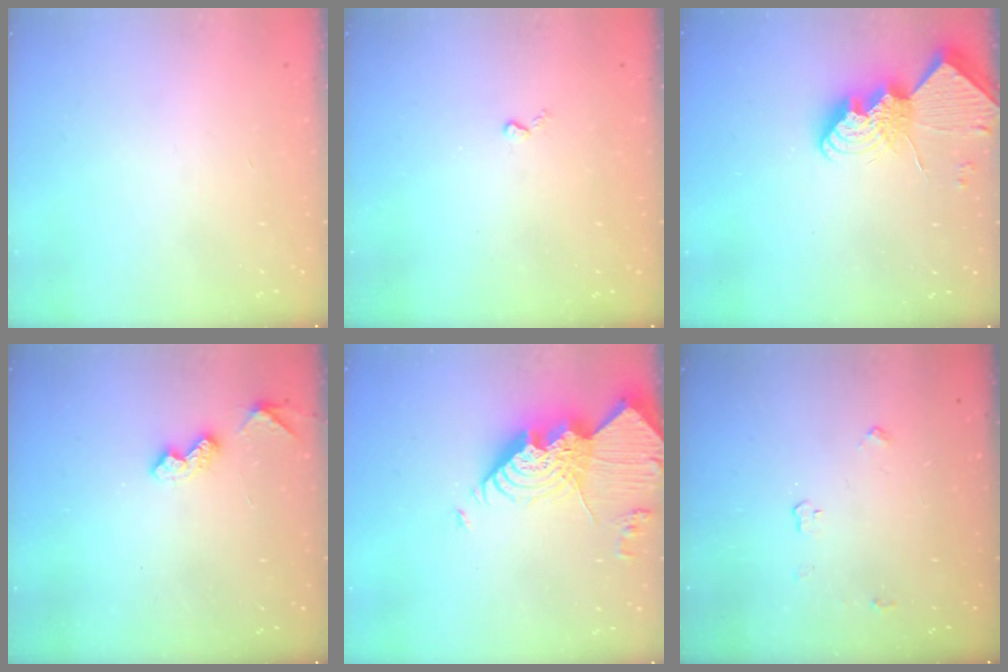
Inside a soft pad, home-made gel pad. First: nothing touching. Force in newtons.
{"total": 2.6, "press": 2.6, "slide": 0.5}
{"total": 14.3, "press": 14.2, "slide": 1.0}
{"total": 4.5, "press": 4.5, "slide": 0.7}
{"total": 24.8, "press": 24.6, "slide": 2.6}
{"total": 3.0, "press": 2.9, "slide": 0.5}